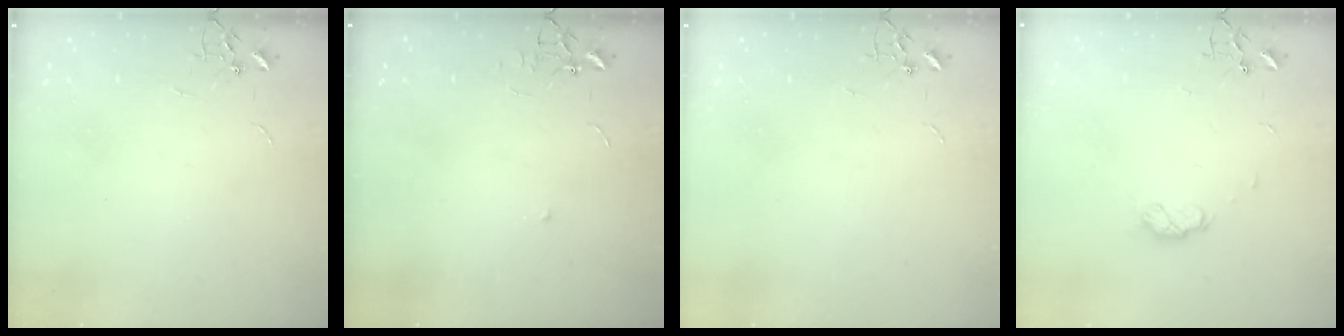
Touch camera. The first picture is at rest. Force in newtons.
{"total": 4.7, "press": 4.6, "slide": 0.7}
{"total": 0.0}
{"total": 7.0, "press": 6.9, "slide": 0.8}